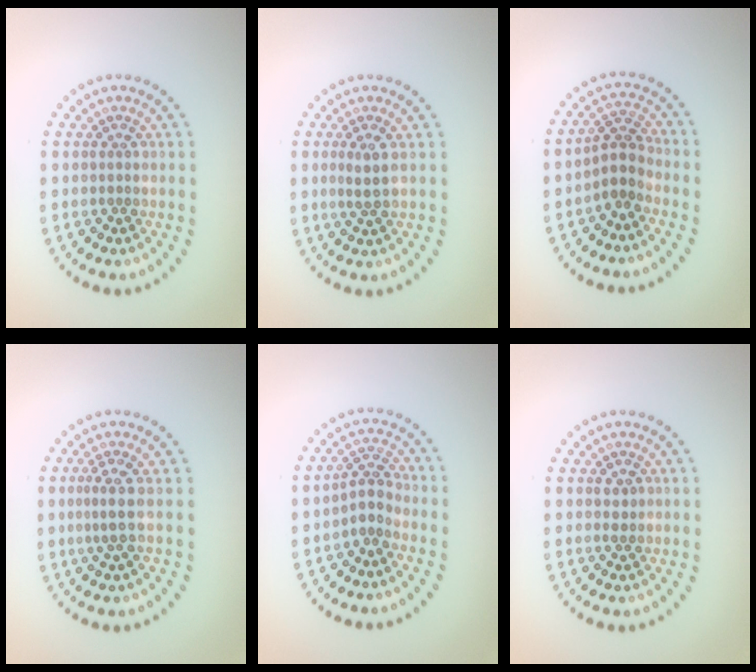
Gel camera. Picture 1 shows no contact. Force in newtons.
{"total": 1.7, "press": 1.3, "slide": 1.0}
{"total": 2.5, "press": 2.0, "slide": 1.6}
{"total": 2.0, "press": 1.5, "slide": 1.3}
{"total": 2.0, "press": 1.6, "slide": 1.2}
{"total": 1.0, "press": 1.0, "slide": 0.4}